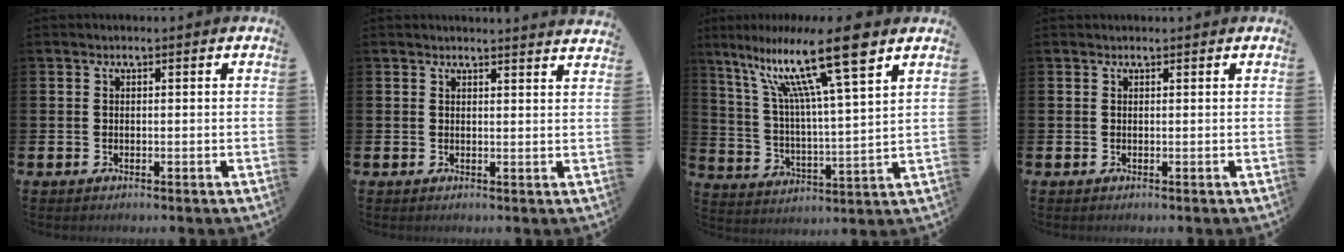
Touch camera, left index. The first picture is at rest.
{"total": 1.9, "force": [1.9, -0.2, -0.3], "torque": [0.012, -0.018, 0.032]}
{"total": 15.3, "force": [10.5, 1.7, 11.0], "torque": [-0.217, -0.049, 0.170]}
{"total": 0.0}